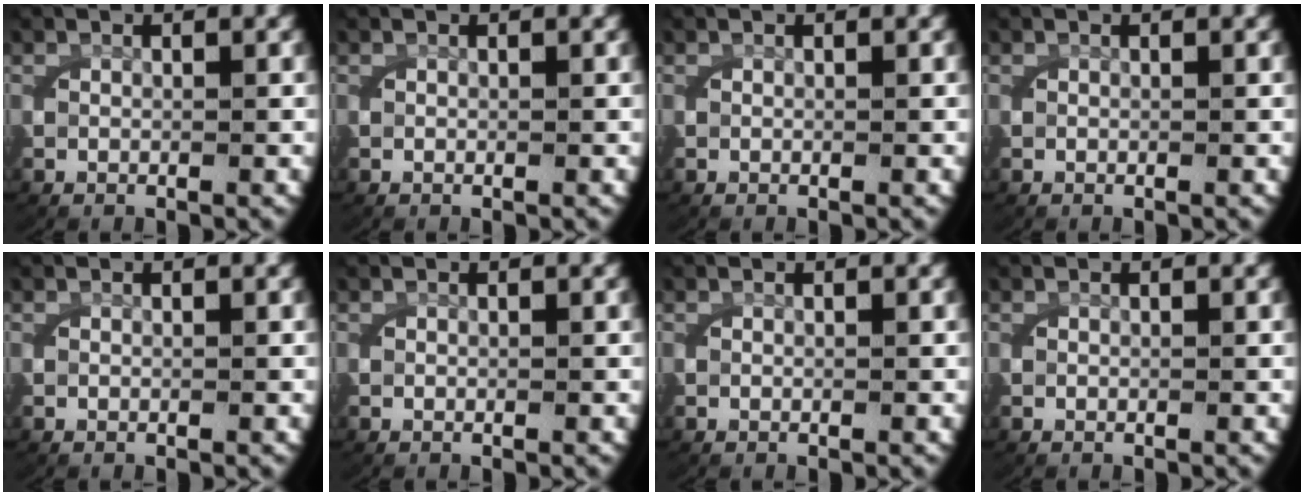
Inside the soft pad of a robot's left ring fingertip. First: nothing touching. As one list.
[{"total": 0.0}, {"total": 0.0}, {"total": 0.0}, {"total": 0.0}, {"total": 0.0}, {"total": 0.0}, {"total": 0.0}]